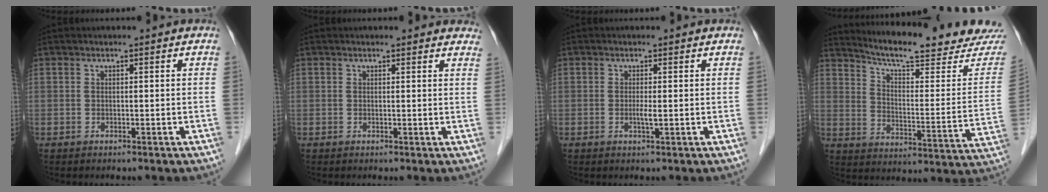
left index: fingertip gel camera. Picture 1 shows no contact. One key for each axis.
{"total": 4.8, "fx": 4.5, "fy": 1.2, "fz": 1.1, "tx": 0.004, "ty": -0.007, "tz": 0.027}
{"total": 1.2, "fx": -0.4, "fy": -0.1, "fz": 1.1, "tx": -0.026, "ty": -0.007, "tz": -0.008}
{"total": 21.4, "fx": 20.0, "fy": 1.1, "fz": 7.6, "tx": -0.114, "ty": -0.080, "tz": 0.260}